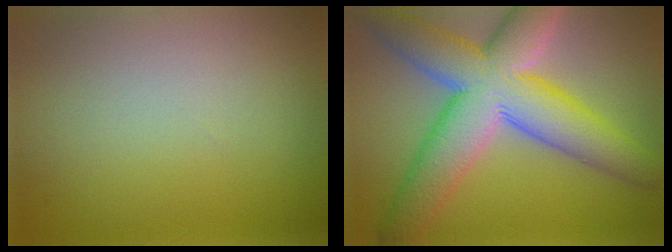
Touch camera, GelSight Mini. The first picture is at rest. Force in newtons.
{"total": 11.8, "press": 11.8, "slide": 0.7}